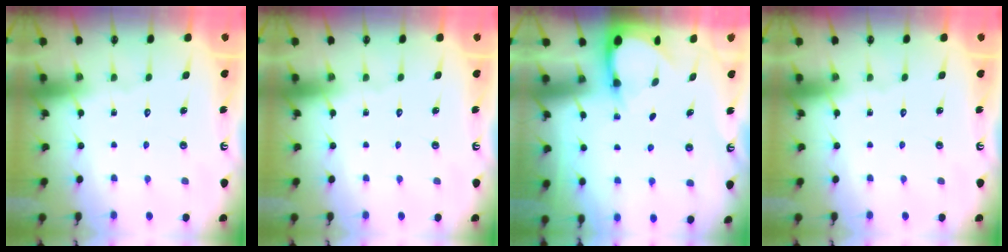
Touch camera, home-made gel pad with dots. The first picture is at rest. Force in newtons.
{"total": 0.0}
{"total": 4.2, "press": 4.2, "slide": 0.2}
{"total": 0.0}